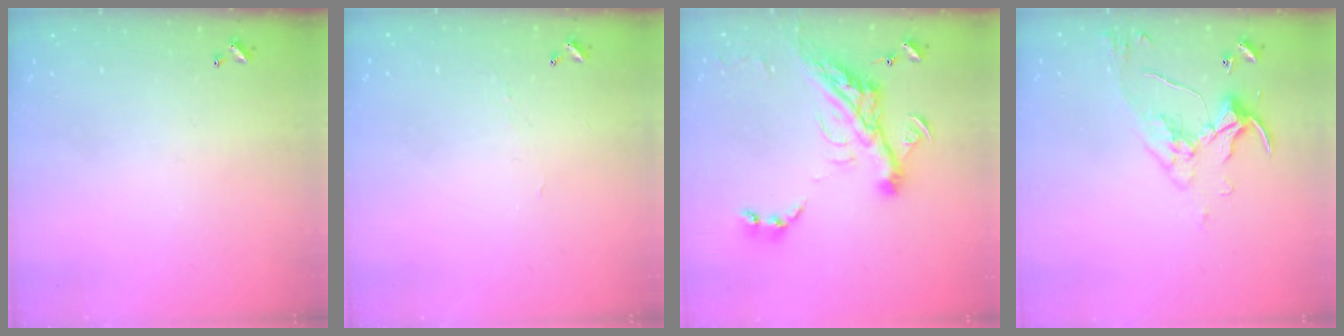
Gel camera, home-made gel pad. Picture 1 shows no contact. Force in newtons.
{"total": 1.2, "press": 1.1, "slide": 0.3}
{"total": 19.3, "press": 19.1, "slide": 2.5}
{"total": 6.2, "press": 6.2, "slide": 0.7}